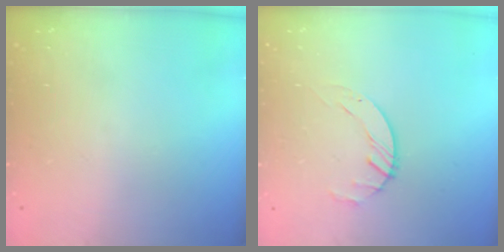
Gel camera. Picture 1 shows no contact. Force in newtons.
{"total": 1.7, "press": 1.7, "slide": 0.3}